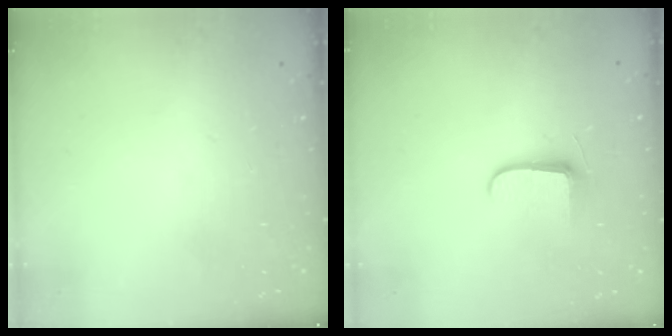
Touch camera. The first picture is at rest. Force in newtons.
{"total": 6.8, "press": 6.7, "slide": 0.9}